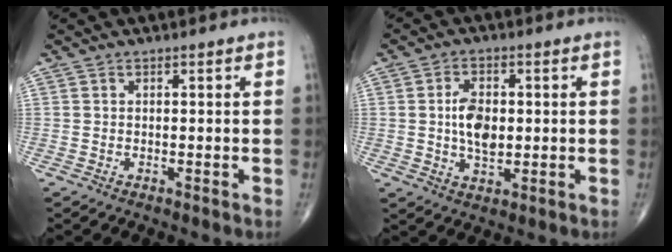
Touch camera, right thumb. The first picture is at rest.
{"total": 7.1, "force": [0.3, 4.1, 5.7], "torque": [-0.093, -0.002, 0.005]}